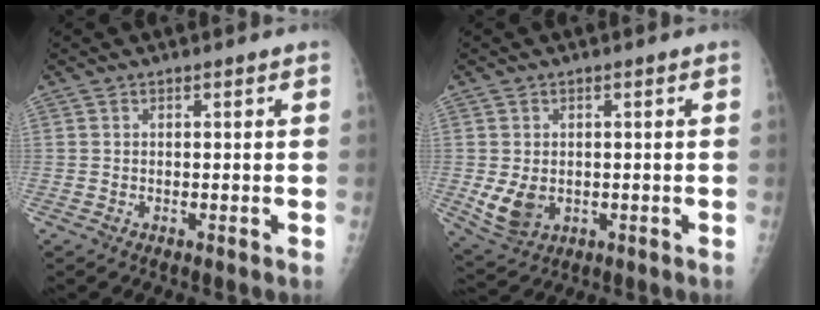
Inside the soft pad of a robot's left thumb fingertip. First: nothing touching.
{"total": 6.3, "force": [-0.8, 4.7, 4.1], "torque": [-0.068, -0.006, 0.001]}